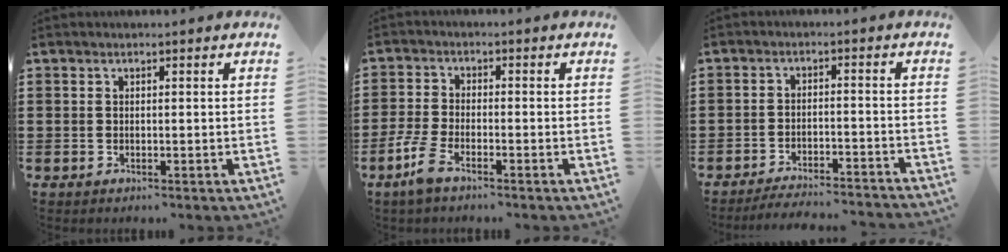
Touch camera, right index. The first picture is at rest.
{"total": 4.1, "force": [-2.6, 0.9, 3.0], "torque": [-0.084, -0.011, -0.055]}
{"total": 3.6, "force": [-3.6, -0.2, 0.6], "torque": [-0.014, -0.002, -0.073]}